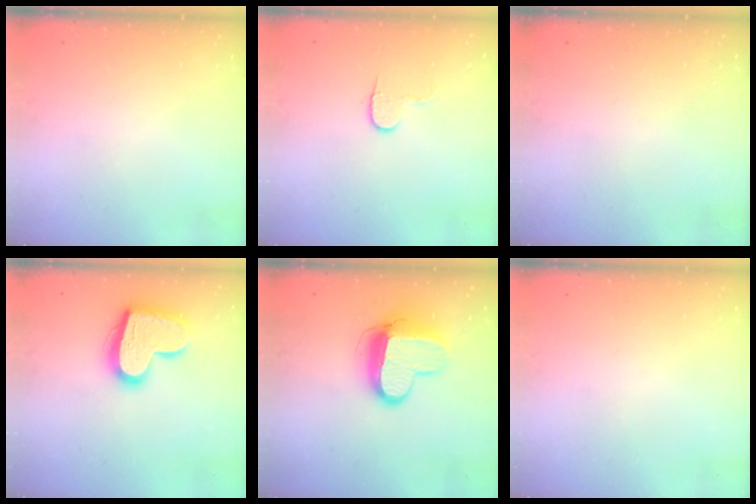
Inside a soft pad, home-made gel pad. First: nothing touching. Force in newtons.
{"total": 4.9, "press": 4.9, "slide": 0.5}
{"total": 0.0}
{"total": 17.4, "press": 17.3, "slide": 1.4}
{"total": 12.0, "press": 12.0, "slide": 0.7}
{"total": 0.0}